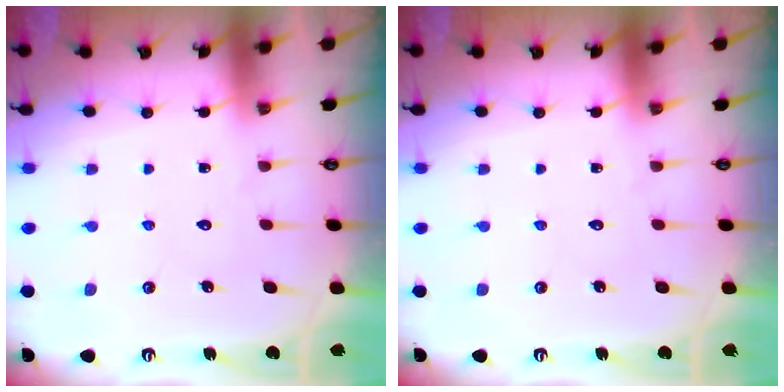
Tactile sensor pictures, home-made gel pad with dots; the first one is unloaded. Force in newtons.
{"total": 0.0}